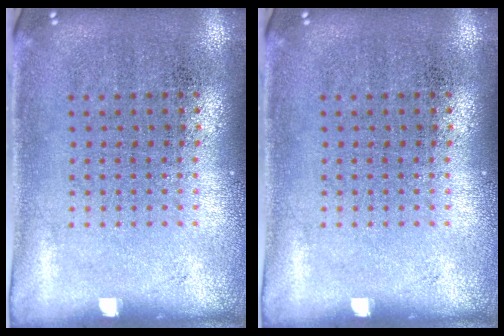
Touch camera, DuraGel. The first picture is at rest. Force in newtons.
{"total": 0.0}